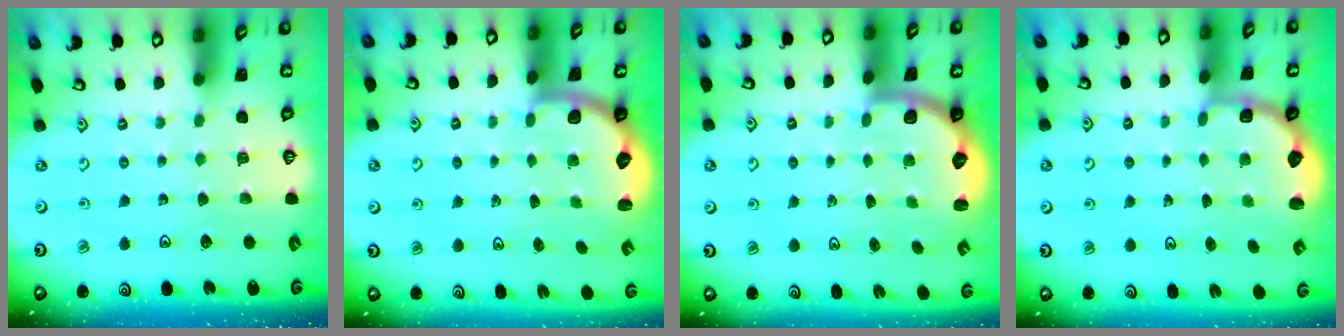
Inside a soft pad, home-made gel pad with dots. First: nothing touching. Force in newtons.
{"total": 2.6, "press": 2.2, "slide": 1.3}
{"total": 2.7, "press": 2.0, "slide": 1.7}
{"total": 2.8, "press": 2.2, "slide": 1.8}